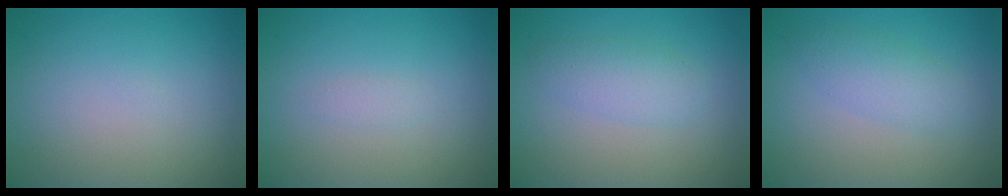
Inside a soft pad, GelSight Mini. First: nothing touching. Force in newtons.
{"total": 0.7, "press": 0.7, "slide": 0.0}
{"total": 2.4, "press": 2.4, "slide": 0.0}
{"total": 2.5, "press": 2.5, "slide": 0.1}